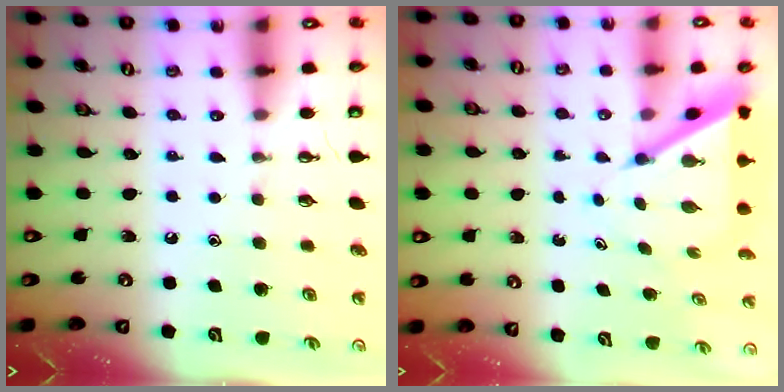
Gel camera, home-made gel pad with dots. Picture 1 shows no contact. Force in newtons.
{"total": 6.4, "press": 6.3, "slide": 0.5}